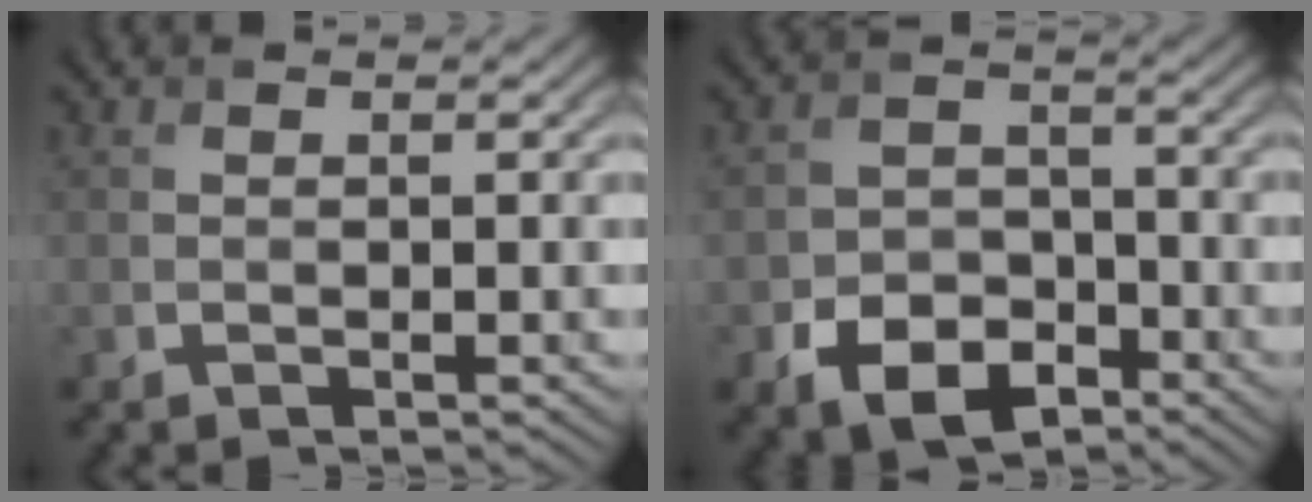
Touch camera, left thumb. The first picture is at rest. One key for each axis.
{"total": 7.2, "fx": -4.1, "fy": 4.7, "fz": 3.7, "tx": -0.071, "ty": -0.014, "tz": -0.074}